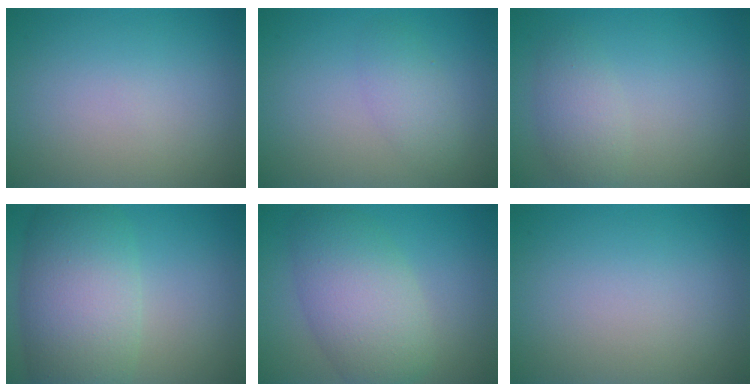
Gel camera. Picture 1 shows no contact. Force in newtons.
{"total": 1.9, "press": 1.9, "slide": 0.1}
{"total": 2.6, "press": 2.6, "slide": 0.1}
{"total": 8.6, "press": 8.6, "slide": 0.6}
{"total": 6.5, "press": 6.5, "slide": 0.3}
{"total": 0.0}